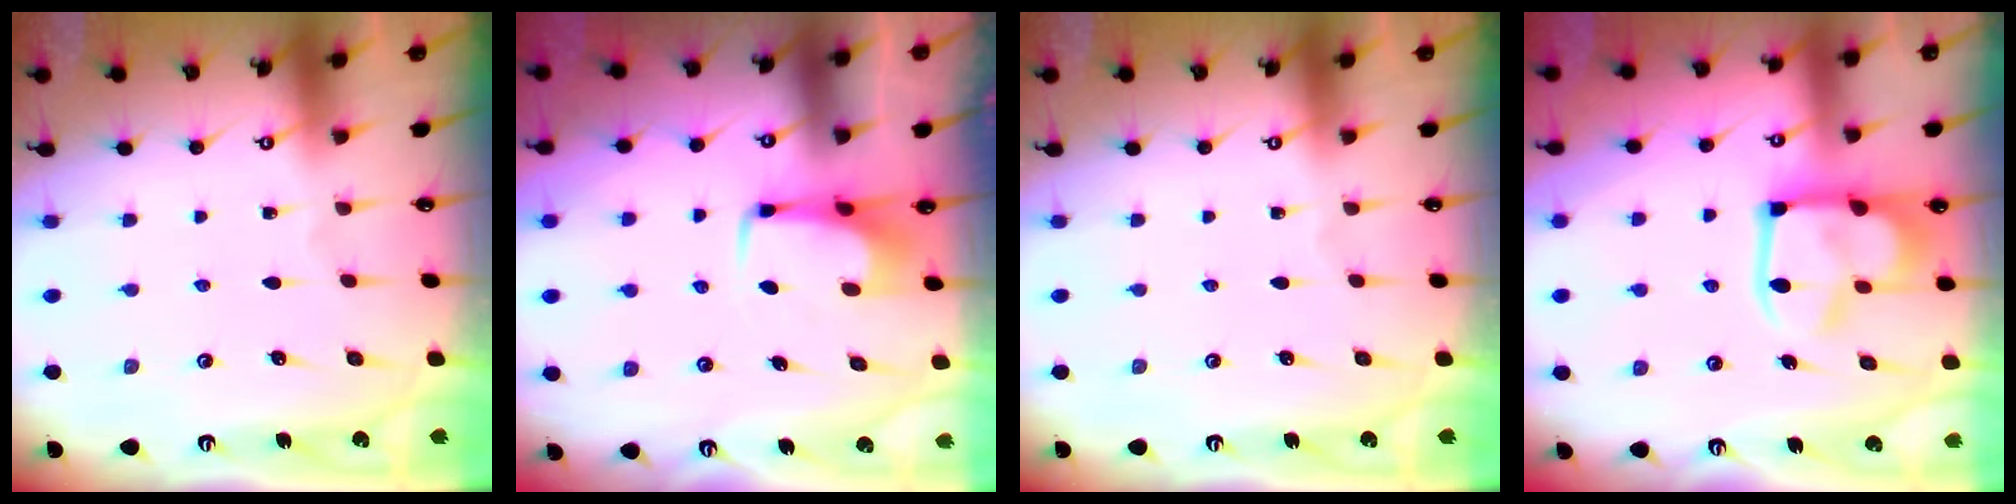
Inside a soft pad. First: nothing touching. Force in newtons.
{"total": 2.9, "press": 2.9, "slide": 0.4}
{"total": 0.0}
{"total": 16.0, "press": 16.0, "slide": 1.2}